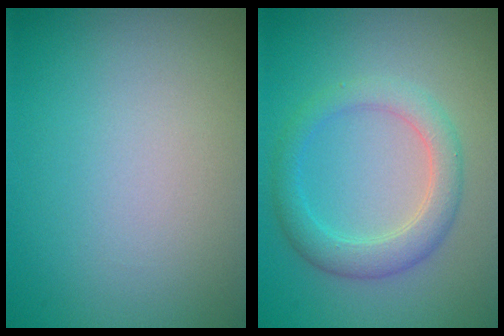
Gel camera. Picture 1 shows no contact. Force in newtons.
{"total": 3.4, "press": 3.4, "slide": 0.1}